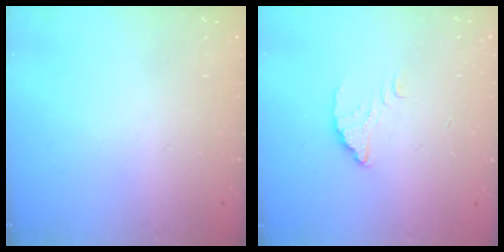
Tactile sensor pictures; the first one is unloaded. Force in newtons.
{"total": 2.7, "press": 2.7, "slide": 0.1}